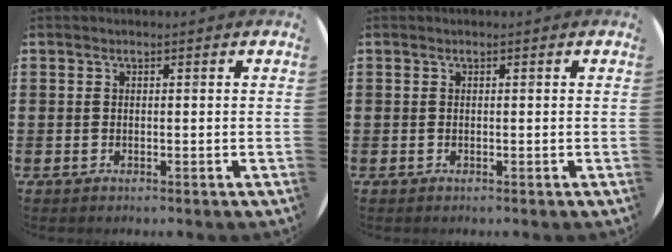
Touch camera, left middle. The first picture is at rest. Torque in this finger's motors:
{"motor_torque": [-0.07, 0.06, 0.01, 0.00]}